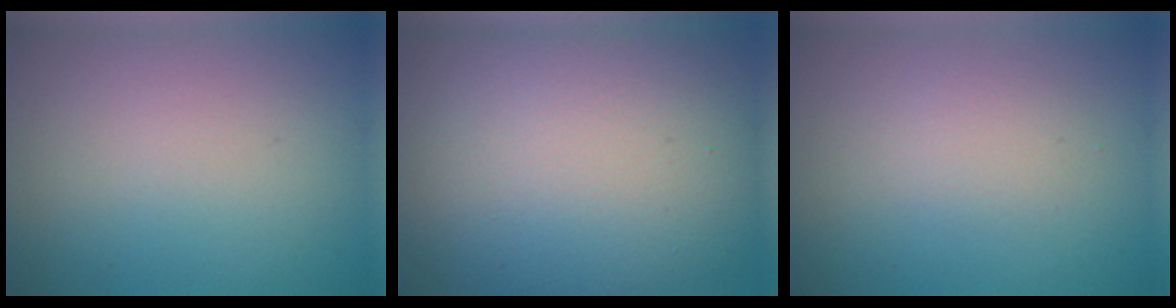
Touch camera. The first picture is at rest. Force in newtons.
{"total": 16.5, "press": 16.5, "slide": 0.9}
{"total": 1.6, "press": 1.6, "slide": 0.1}